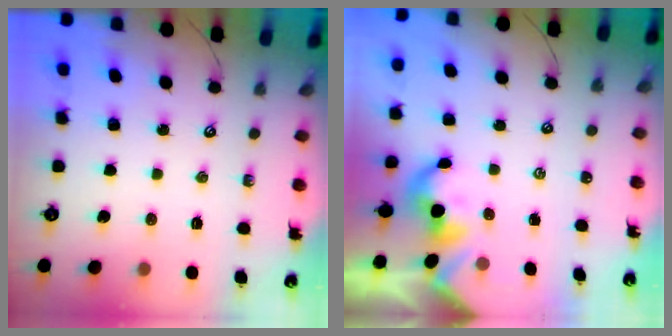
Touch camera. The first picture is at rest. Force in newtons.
{"total": 1.9, "press": 1.9, "slide": 0.2}